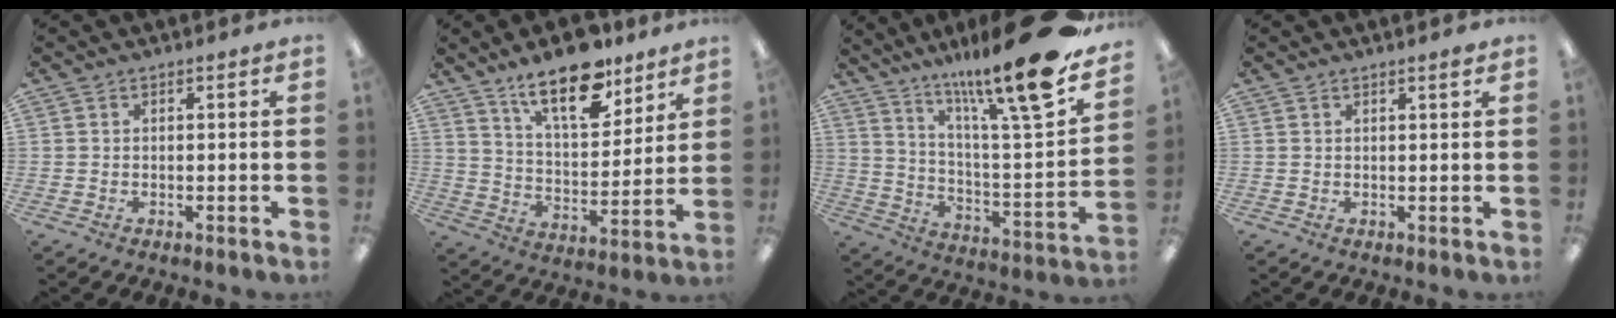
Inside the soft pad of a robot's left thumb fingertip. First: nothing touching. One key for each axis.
{"total": 16.8, "fx": 12.2, "fy": 6.7, "fz": 9.3, "tx": -0.147, "ty": -0.068, "tz": 0.209}
{"total": 21.4, "fx": 16.0, "fy": 2.3, "fz": 14.1, "tx": -0.212, "ty": -0.118, "tz": 0.245}
{"total": 1.2, "fx": 1.1, "fy": 0.0, "fz": 0.4, "tx": -0.001, "ty": -0.005, "tz": 0.019}